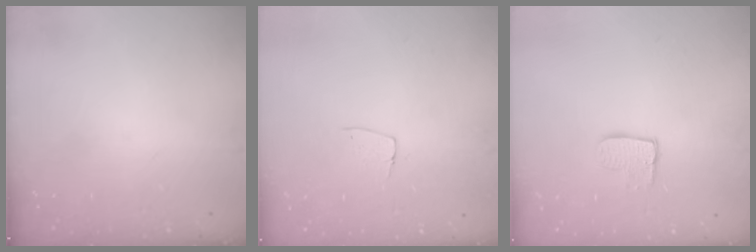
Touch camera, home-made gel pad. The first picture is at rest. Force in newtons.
{"total": 5.5, "press": 5.5, "slide": 0.4}
{"total": 7.8, "press": 7.8, "slide": 0.5}